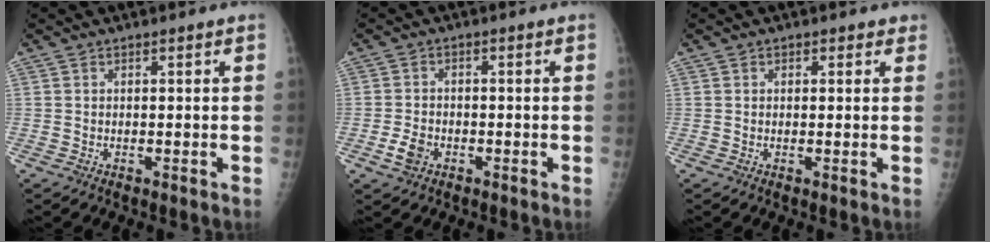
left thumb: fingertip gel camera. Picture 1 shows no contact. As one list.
[{"total": 3.6, "force": [-1.6, 2.5, 2.0], "torque": [-0.036, 0.007, -0.028]}, {"total": 1.4, "force": [0.8, 1.1, 0.3], "torque": [0.014, -0.002, 0.003]}]